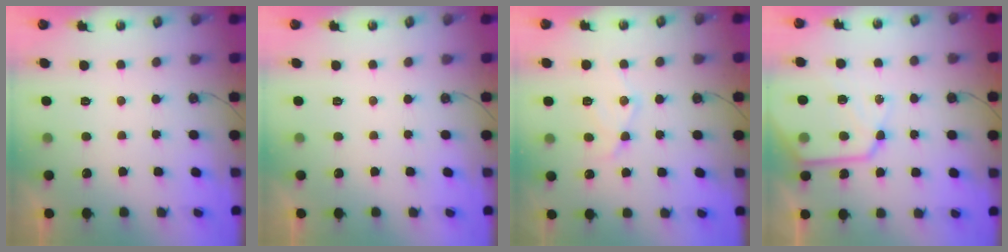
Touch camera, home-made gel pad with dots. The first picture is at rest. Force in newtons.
{"total": 0.0}
{"total": 12.9, "press": 12.9, "slide": 1.1}
{"total": 14.0, "press": 13.9, "slide": 1.3}